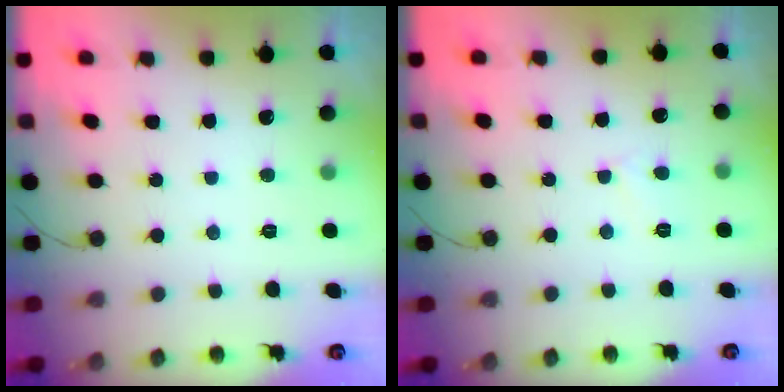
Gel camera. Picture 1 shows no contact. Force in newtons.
{"total": 2.0, "press": 2.0, "slide": 0.2}